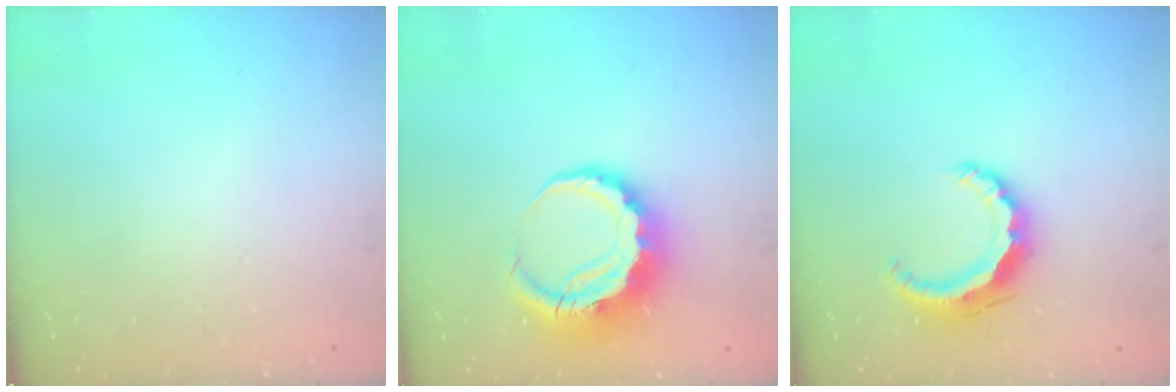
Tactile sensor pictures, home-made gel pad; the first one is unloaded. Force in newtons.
{"total": 8.8, "press": 8.6, "slide": 1.9}
{"total": 7.4, "press": 7.4, "slide": 0.3}